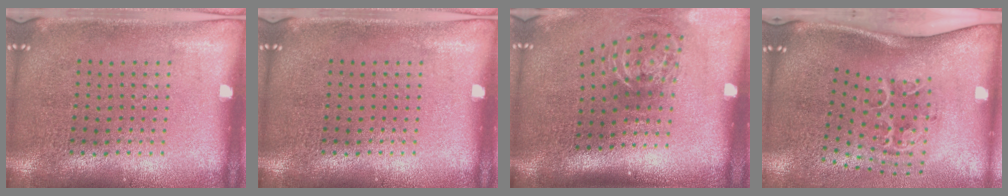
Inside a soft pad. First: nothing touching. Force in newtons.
{"total": 0.0}
{"total": 2.1, "press": 1.3, "slide": 1.6}
{"total": 2.2, "press": 1.3, "slide": 1.7}